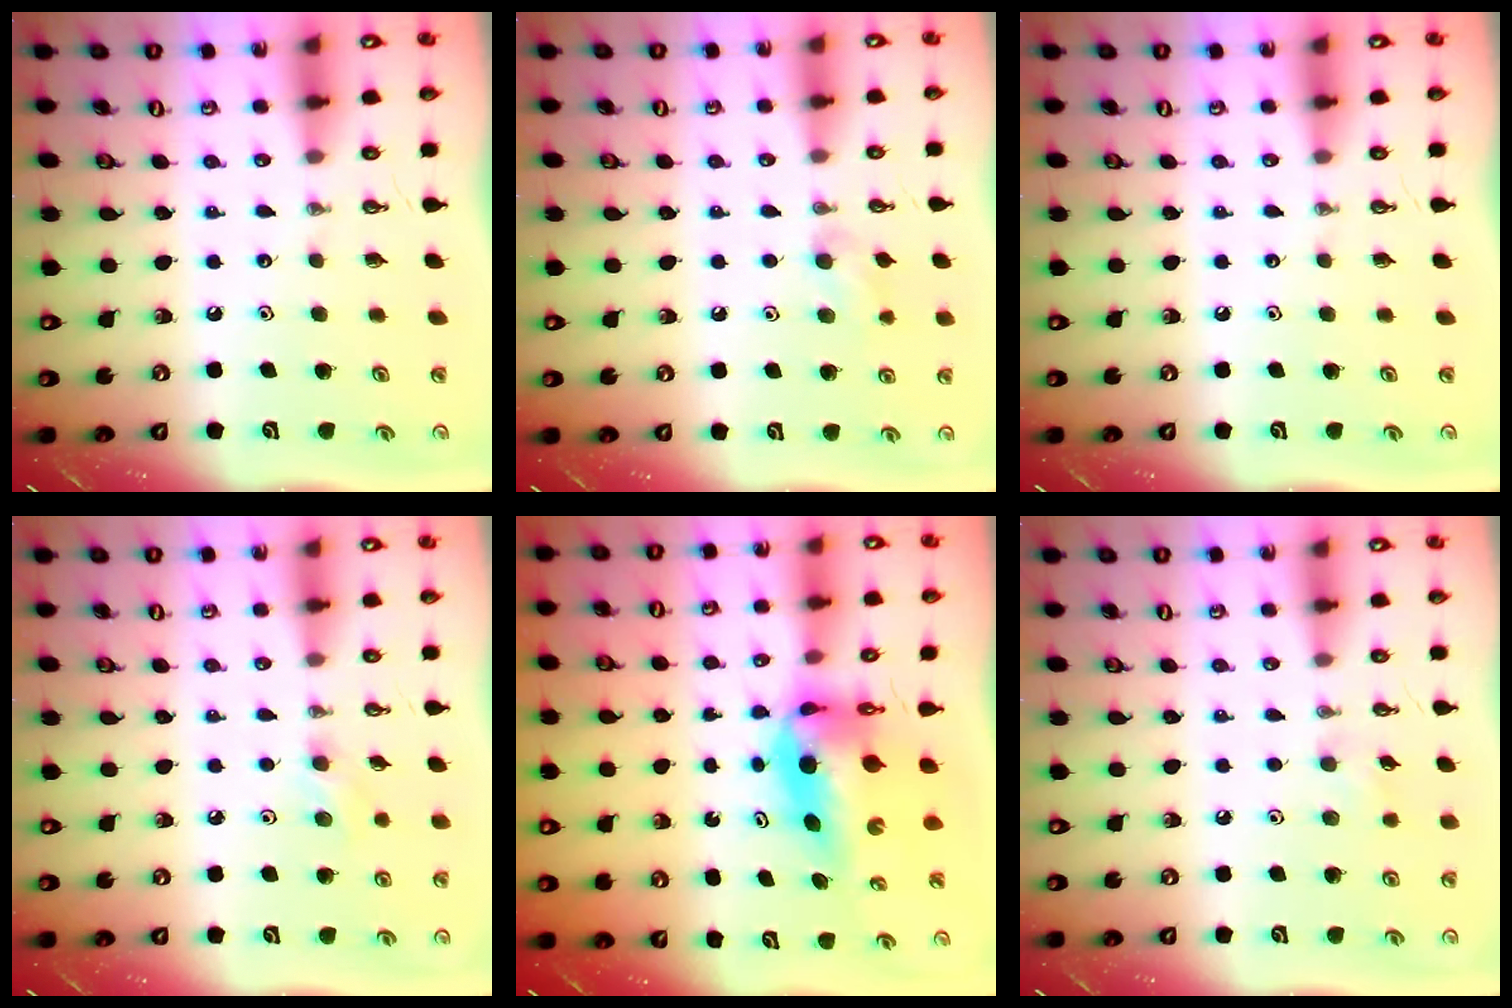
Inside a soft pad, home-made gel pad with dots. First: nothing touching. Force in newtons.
{"total": 7.3, "press": 7.2, "slide": 1.4}
{"total": 0.0}
{"total": 8.6, "press": 7.5, "slide": 4.2}
{"total": 8.0, "press": 7.8, "slide": 1.9}
{"total": 6.3, "press": 5.9, "slide": 2.1}